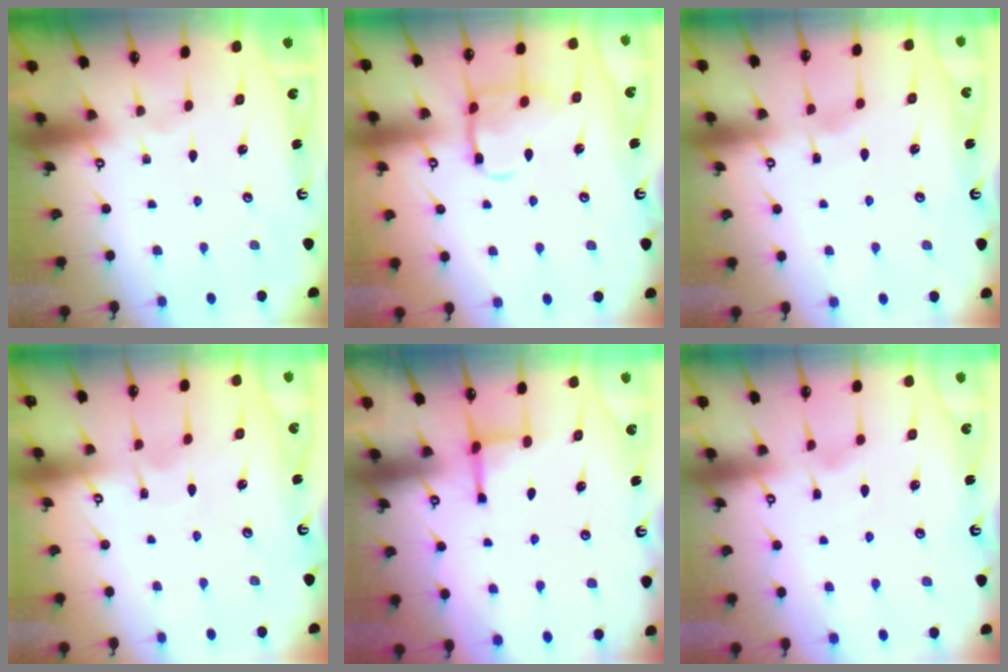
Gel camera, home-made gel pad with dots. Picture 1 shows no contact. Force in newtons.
{"total": 12.2, "press": 12.2, "slide": 0.9}
{"total": 2.8, "press": 2.7, "slide": 0.3}
{"total": 3.3, "press": 3.3, "slide": 0.3}
{"total": 2.5, "press": 2.3, "slide": 0.8}
{"total": 2.2, "press": 2.2, "slide": 0.5}